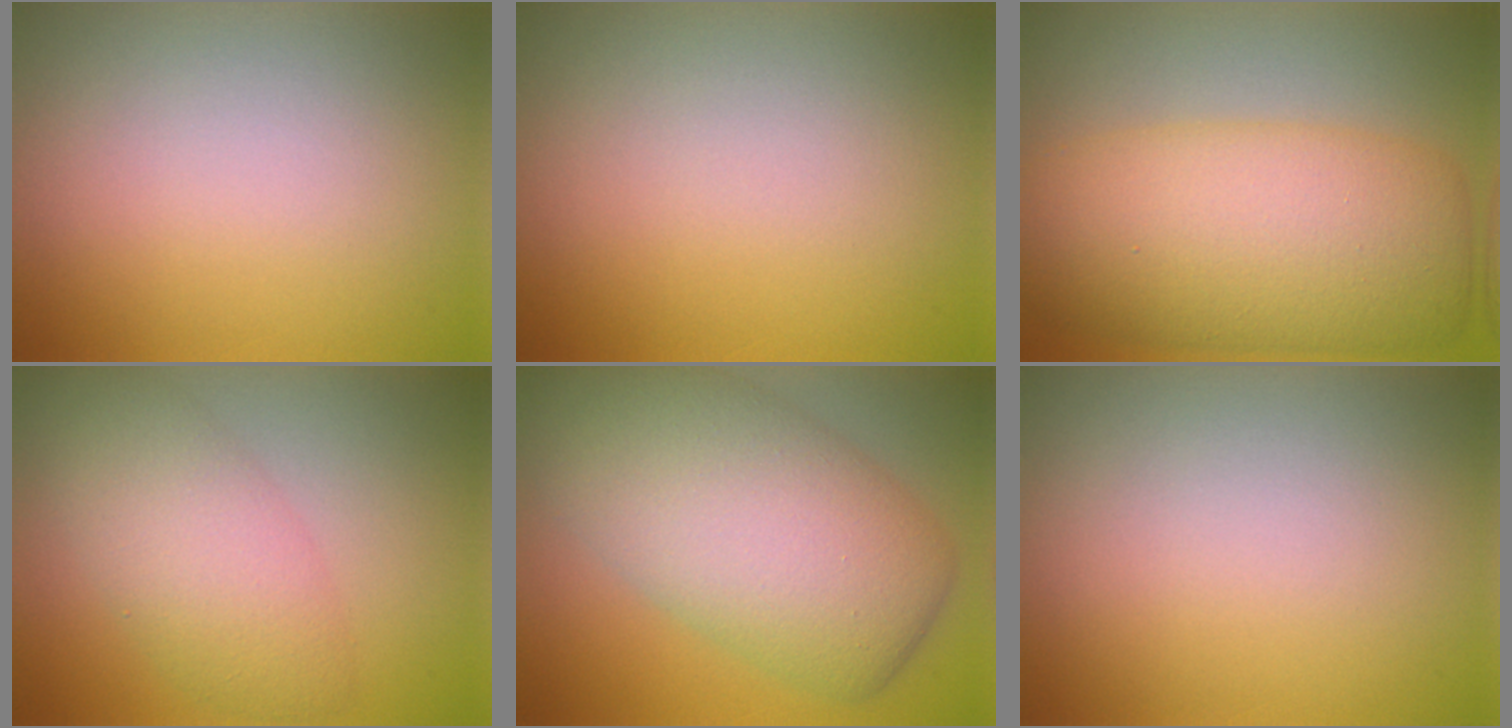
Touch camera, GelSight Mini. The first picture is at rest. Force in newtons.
{"total": 0.0}
{"total": 10.2, "press": 10.2, "slide": 0.3}
{"total": 5.3, "press": 5.3, "slide": 0.3}
{"total": 11.1, "press": 11.1, "slide": 0.5}
{"total": 0.0}